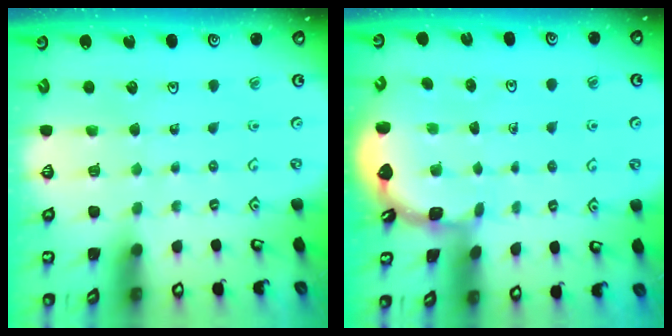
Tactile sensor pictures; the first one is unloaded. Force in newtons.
{"total": 1.1, "press": 1.1, "slide": 0.1}